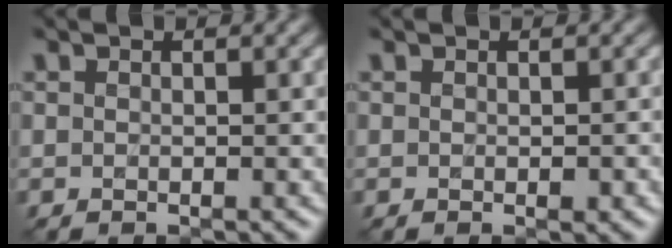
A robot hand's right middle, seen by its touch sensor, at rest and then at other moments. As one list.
[{"total": 0.9, "force": [-0.3, 0.3, 0.7], "torque": [-0.011, -0.003, 0.004]}]